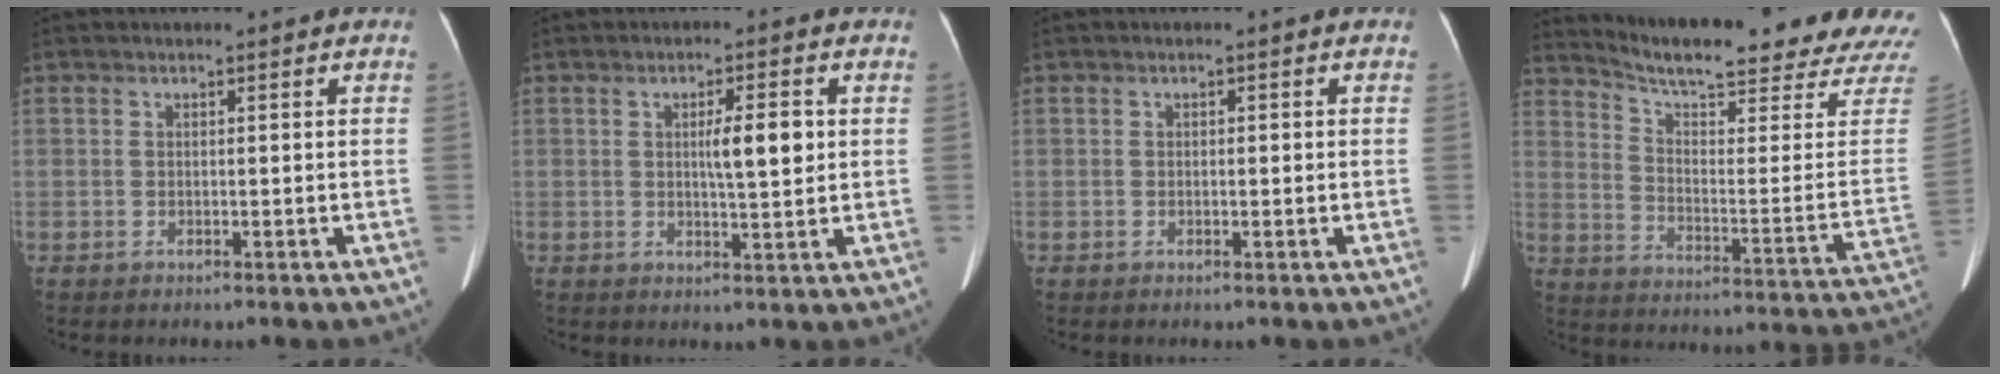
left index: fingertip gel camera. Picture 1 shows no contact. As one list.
[{"total": 4.9, "force": [0.9, 0.8, 4.8], "torque": [-0.075, 0.002, 0.013]}, {"total": 0.7, "force": [-0.1, 0.3, 0.6], "torque": [-0.009, 0.003, 0.000]}, {"total": 24.1, "force": [22.4, 0.2, 8.8], "torque": [-0.145, -0.098, 0.287]}]